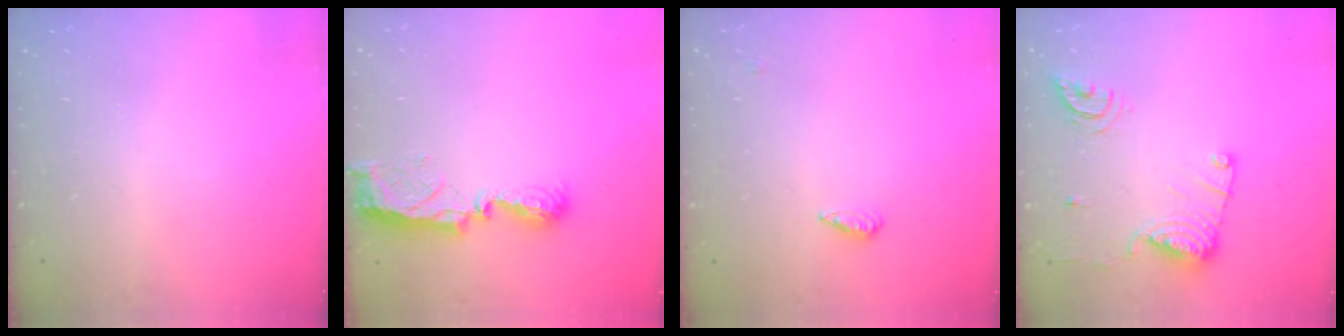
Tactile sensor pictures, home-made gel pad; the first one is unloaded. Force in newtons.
{"total": 8.0, "press": 8.0, "slide": 0.1}
{"total": 3.2, "press": 3.1, "slide": 0.3}
{"total": 12.2, "press": 12.2, "slide": 1.2}